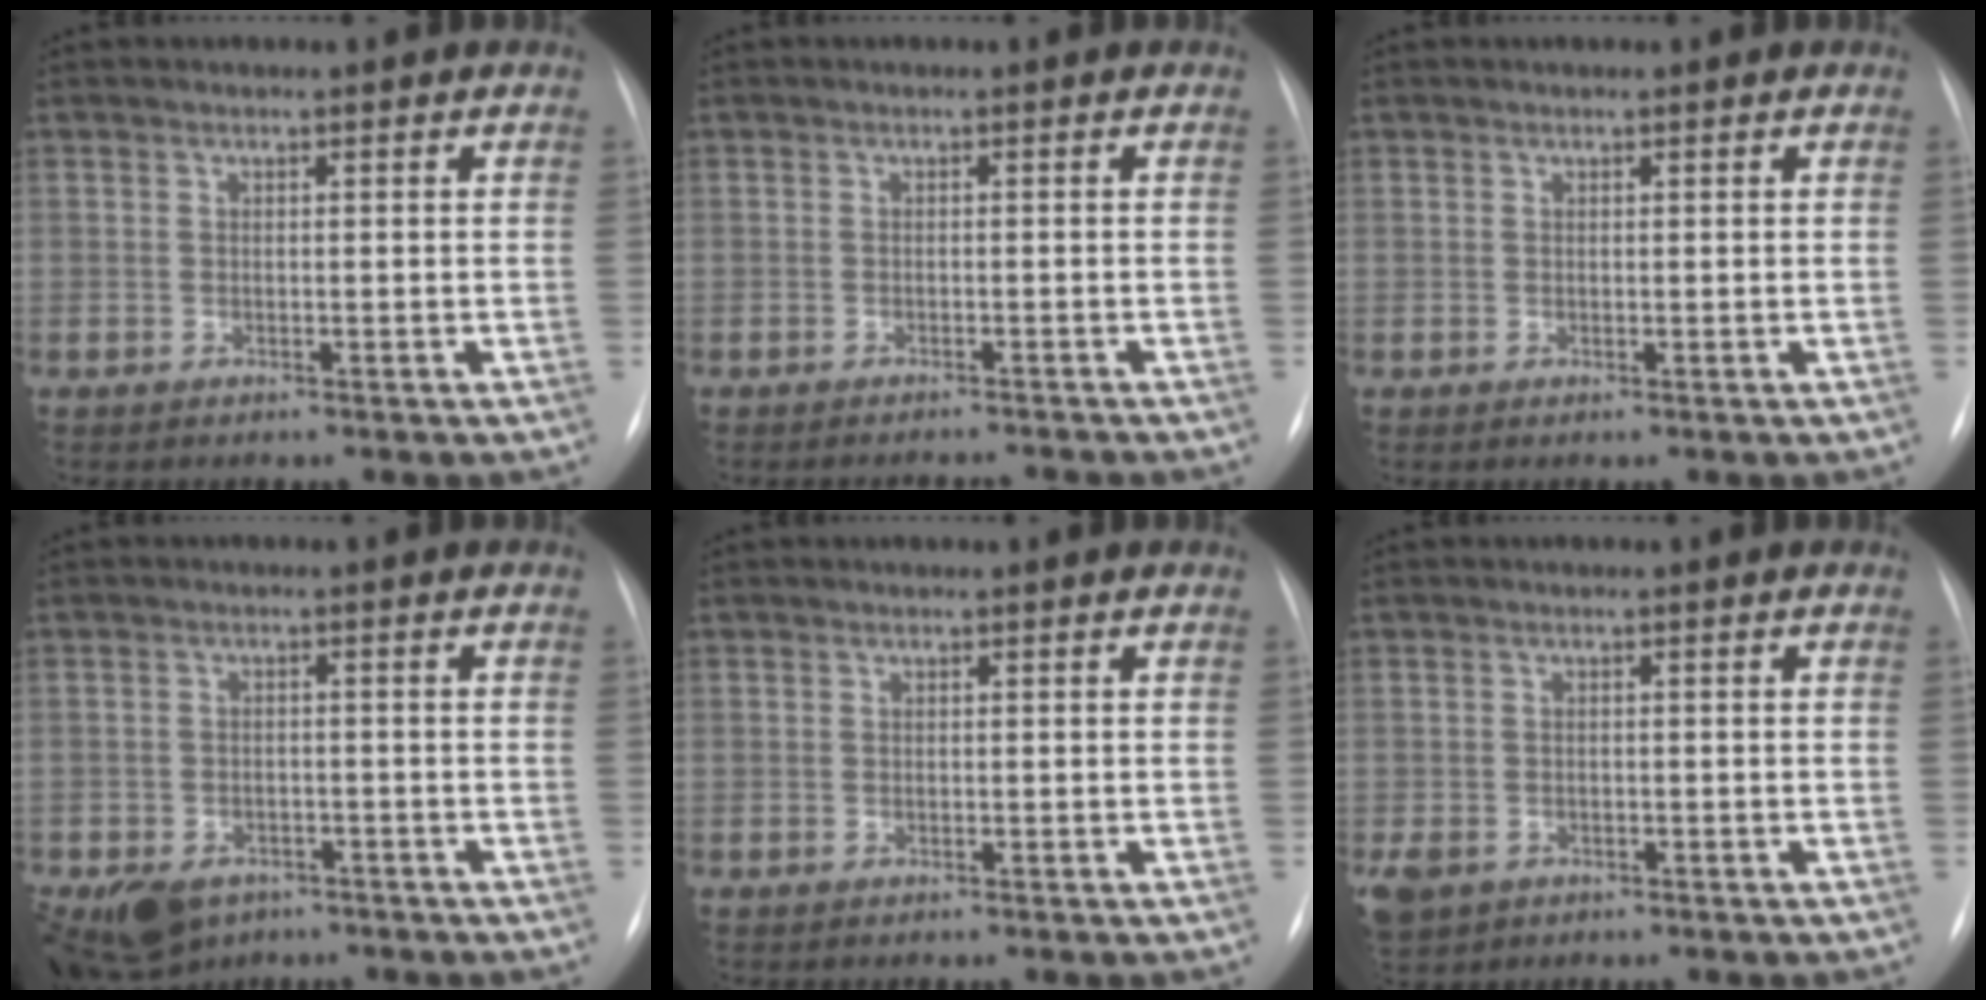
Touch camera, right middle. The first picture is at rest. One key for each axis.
{"total": 3.2, "fx": -3.2, "fy": -0.2, "fz": -0.1, "tx": 0.009, "ty": -0.003, "tz": -0.042}
{"total": 0.0}
{"total": 10.7, "fx": -6.7, "fy": 7.3, "fz": 4.0, "tx": -0.100, "ty": -0.005, "tz": -0.092}
{"total": 0.7, "fx": -0.3, "fy": 0.6, "fz": -0.2, "tx": 0.004, "ty": 0.007, "tz": -0.009}
{"total": 9.1, "fx": -4.4, "fy": 7.2, "fz": 3.4, "tx": -0.103, "ty": -0.004, "tz": -0.060}